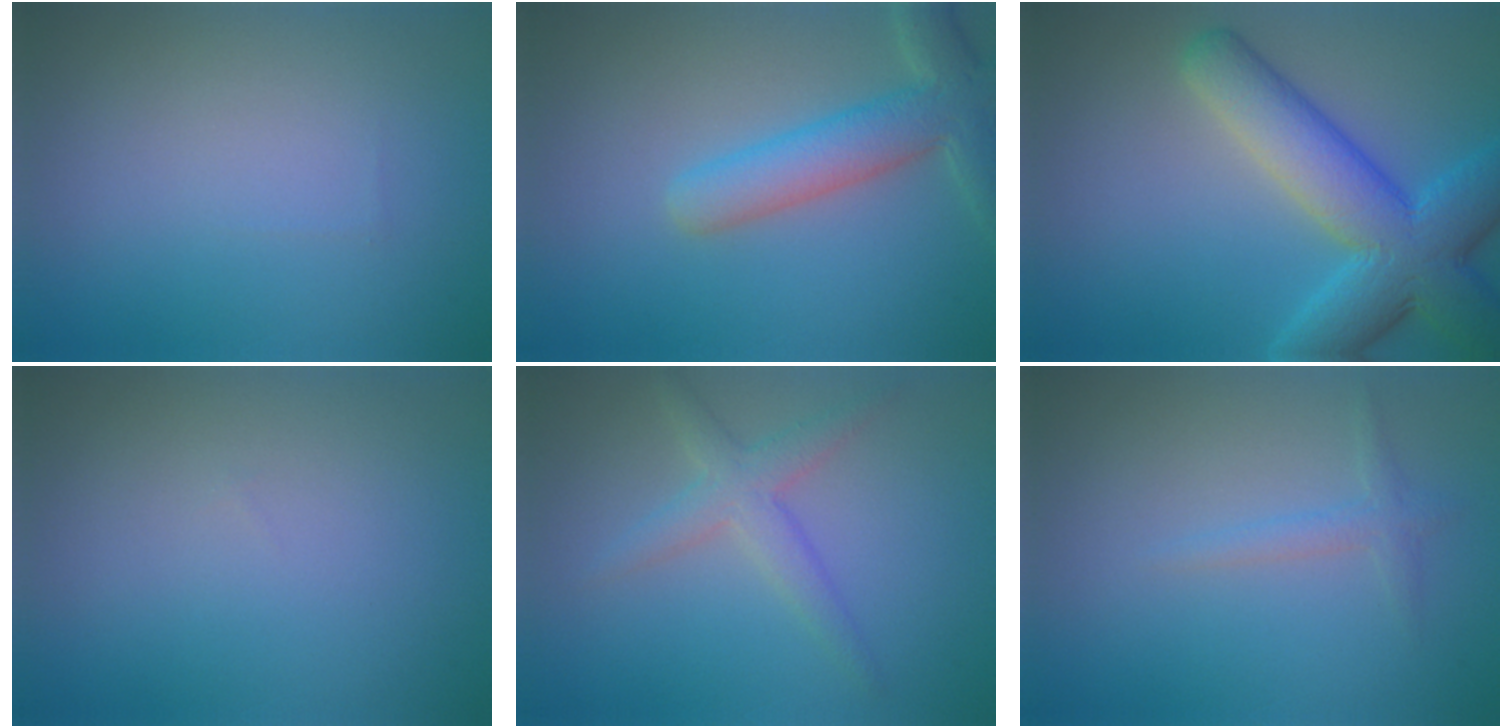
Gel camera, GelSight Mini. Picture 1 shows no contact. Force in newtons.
{"total": 5.4, "press": 5.4, "slide": 0.4}
{"total": 9.0, "press": 9.0, "slide": 0.3}
{"total": 0.0}
{"total": 2.8, "press": 2.8, "slide": 0.1}
{"total": 1.3, "press": 1.3, "slide": 0.0}